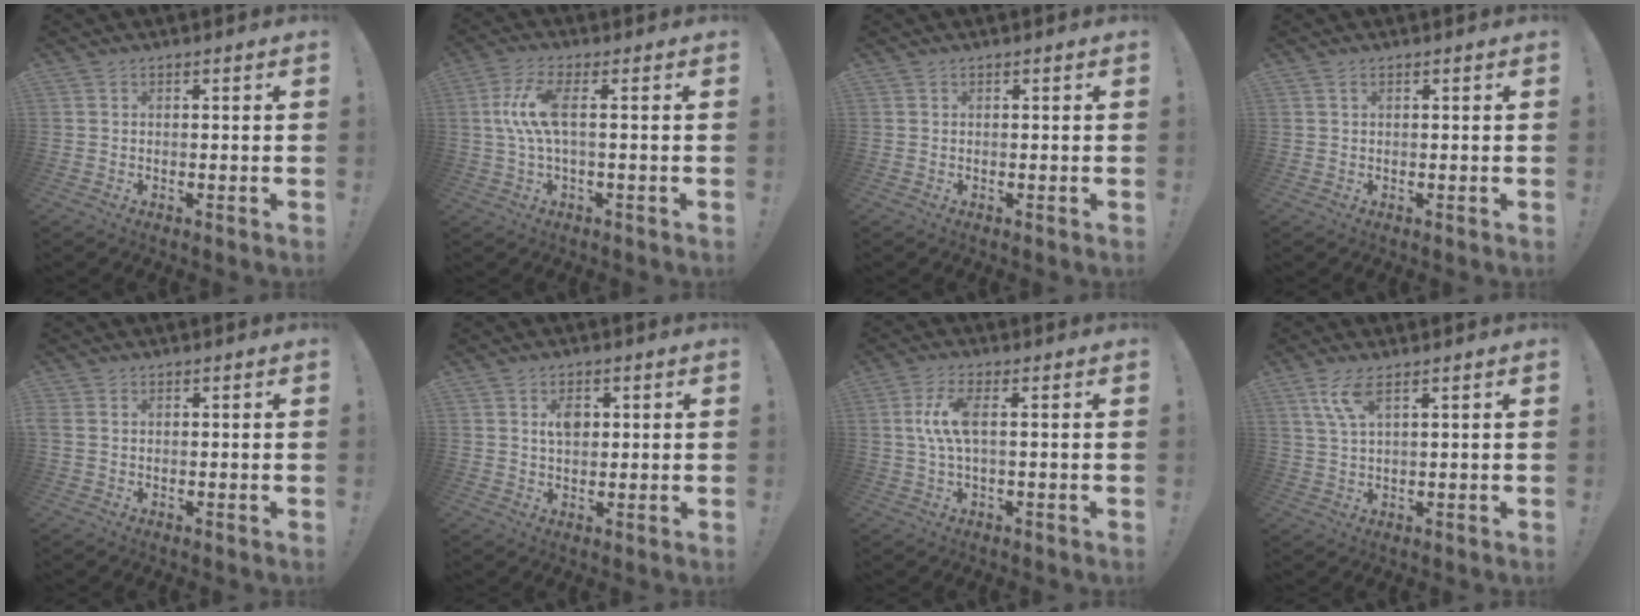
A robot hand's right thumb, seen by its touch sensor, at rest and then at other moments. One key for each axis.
{"total": 9.7, "fx": 0.8, "fy": 2.5, "fz": 9.3, "tx": -0.190, "ty": 0.002, "tz": 0.014}
{"total": 0.0}
{"total": 0.8, "fx": 0.4, "fy": 0.3, "fz": 0.6, "tx": -0.010, "ty": 0.000, "tz": 0.006}
{"total": 0.9, "fx": 0.3, "fy": 0.7, "fz": 0.5, "tx": -0.018, "ty": 0.006, "tz": 0.007}
{"total": 4.7, "fx": 1.4, "fy": 3.1, "fz": 3.3, "tx": -0.050, "ty": -0.001, "tz": 0.020}
{"total": 8.2, "fx": 0.6, "fy": 2.7, "fz": 7.7, "tx": -0.155, "ty": -0.002, "tz": 0.009}
{"total": 6.4, "fx": 3.4, "fy": 1.7, "fz": 5.2, "tx": -0.100, "ty": -0.004, "tz": 0.061}